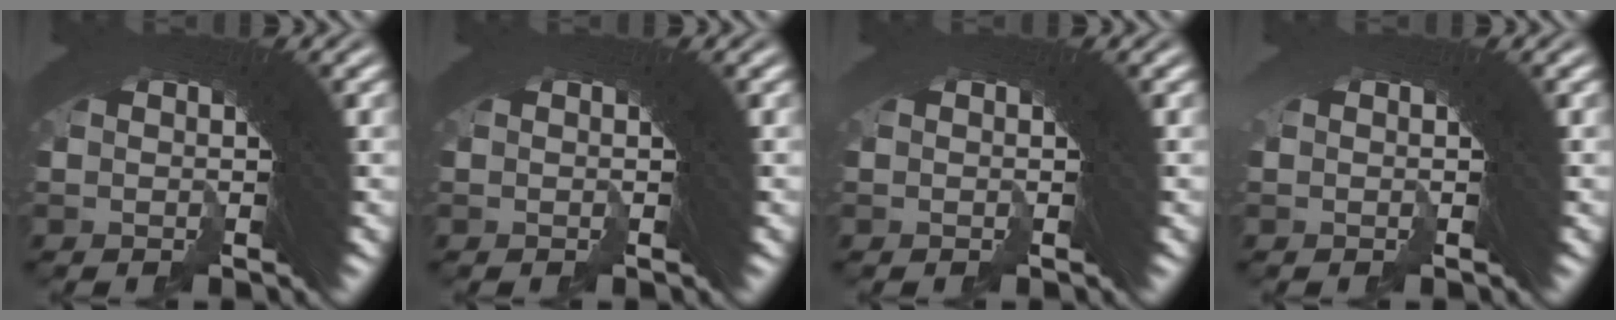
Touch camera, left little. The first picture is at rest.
{"total": 0.0}
{"total": 0.7, "force": [-0.1, -0.3, -0.6], "torque": [0.012, 0.002, -0.003]}
{"total": 1.5, "force": [0.0, -1.0, -1.1], "torque": [0.026, 0.006, -0.002]}